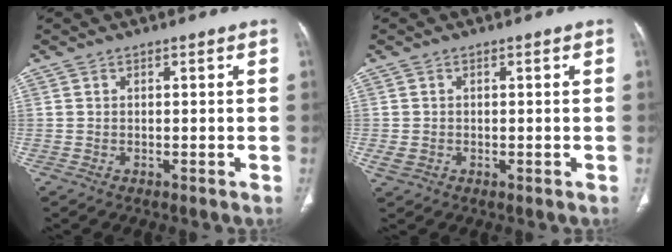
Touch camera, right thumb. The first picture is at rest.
{"total": 2.0, "force": [-0.3, 1.7, 1.2], "torque": [-0.027, 0.001, -0.001]}